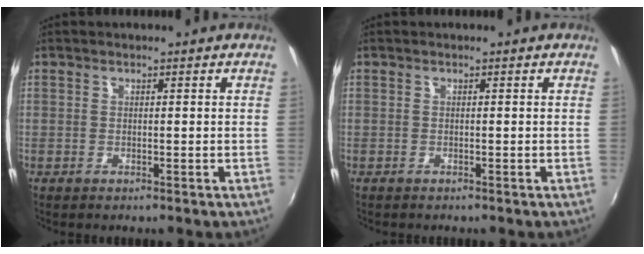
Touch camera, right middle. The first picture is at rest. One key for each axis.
{"total": 0.0}